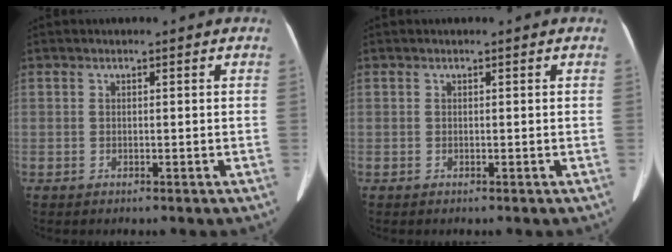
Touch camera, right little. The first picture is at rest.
{"total": 0.0}